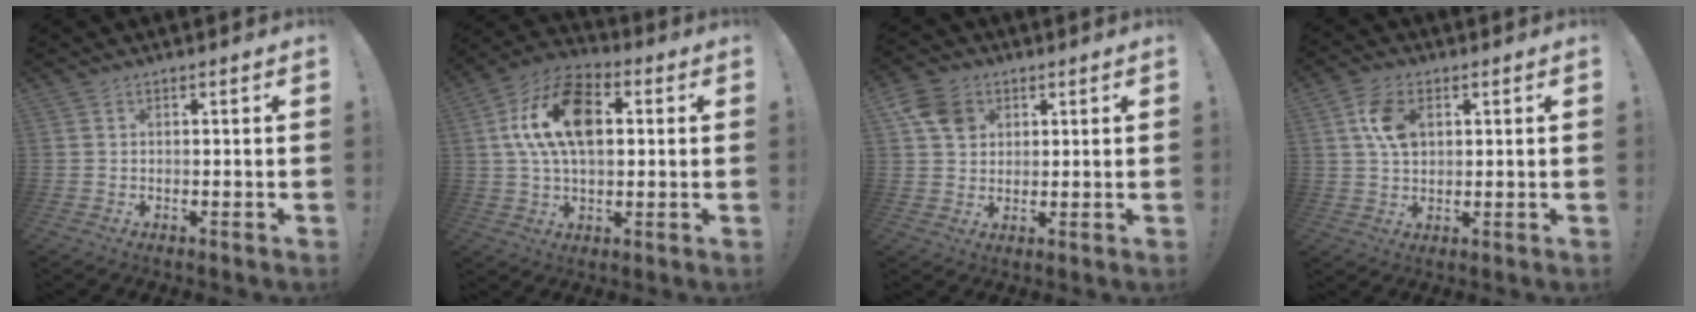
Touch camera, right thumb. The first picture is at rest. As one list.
[{"total": 17.7, "force": [3.8, 10.4, 13.7], "torque": [-0.238, 0.008, 0.069]}, {"total": 8.7, "force": [3.6, 7.0, 3.8], "torque": [-0.047, -0.008, 0.072]}, {"total": 8.7, "force": [2.5, 5.8, 6.0], "torque": [-0.106, 0.005, 0.049]}]